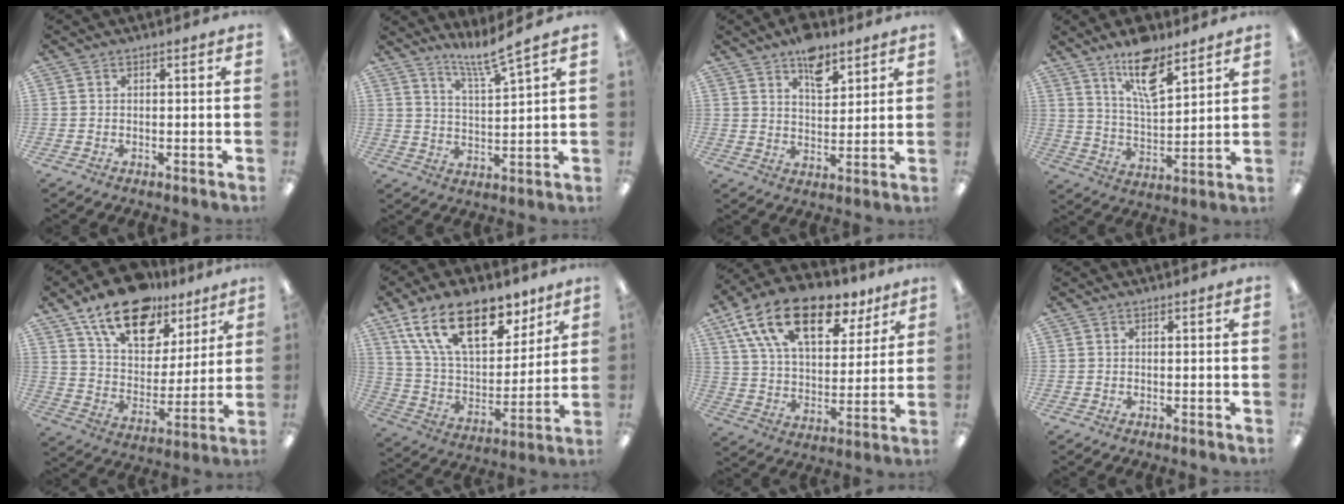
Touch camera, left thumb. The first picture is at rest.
{"total": 7.5, "force": [6.6, -0.2, 3.5], "torque": [-0.071, -0.040, 0.114]}
{"total": 8.3, "force": [5.9, 4.3, 3.9], "torque": [-0.047, -0.029, 0.102]}
{"total": 12.6, "force": [9.2, 4.4, 7.3], "torque": [-0.118, -0.048, 0.158]}
{"total": 18.4, "force": [12.6, 10.0, 9.0], "torque": [-0.154, -0.068, 0.223]}
{"total": 21.7, "force": [13.1, 11.0, 13.3], "torque": [-0.234, -0.060, 0.231]}
{"total": 20.1, "force": [12.0, 10.4, 12.3], "torque": [-0.216, -0.051, 0.212]}
{"total": 0.0}